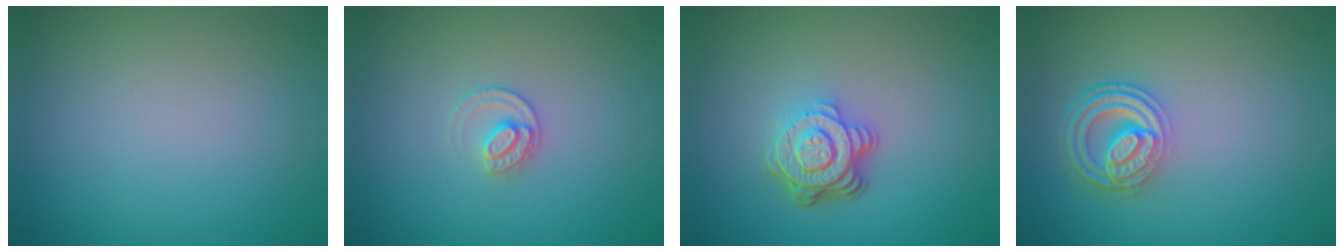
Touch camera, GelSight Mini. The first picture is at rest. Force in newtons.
{"total": 1.7, "press": 1.7, "slide": 0.1}
{"total": 4.8, "press": 3.4, "slide": 3.3}
{"total": 4.6, "press": 3.4, "slide": 3.1}